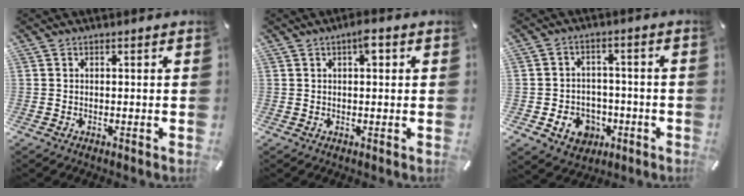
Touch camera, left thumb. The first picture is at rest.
{"total": 3.6, "force": [1.1, 1.5, 3.0], "torque": [-0.039, -0.001, 0.011]}
{"total": 8.0, "force": [-2.6, 6.9, 3.0], "torque": [-0.050, 0.018, -0.043]}